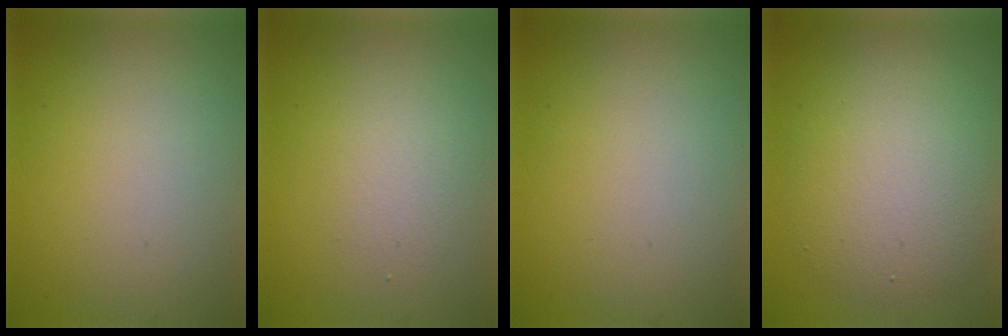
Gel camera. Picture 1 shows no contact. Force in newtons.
{"total": 1.8, "press": 1.8, "slide": 0.1}
{"total": 0.0}
{"total": 6.4, "press": 6.4, "slide": 0.1}